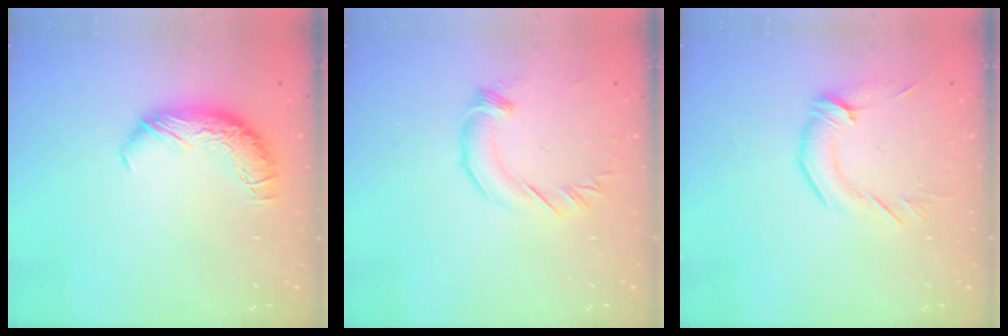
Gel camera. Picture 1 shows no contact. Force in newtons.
{"total": 1.9, "press": 1.9, "slide": 0.1}
{"total": 0.9, "press": 0.7, "slide": 0.6}